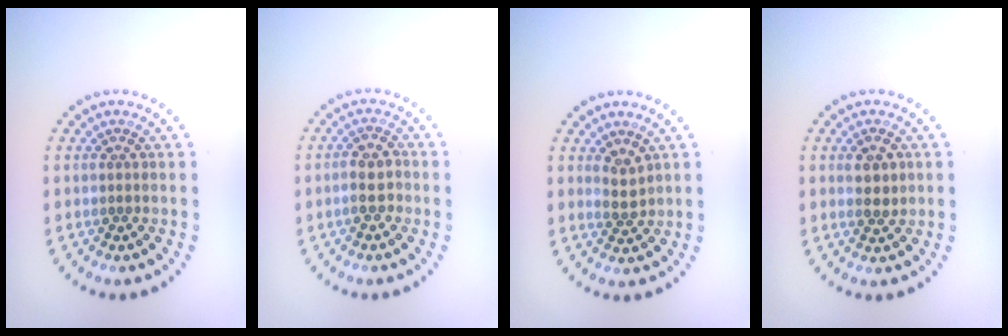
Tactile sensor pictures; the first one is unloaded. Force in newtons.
{"total": 2.3, "press": 2.2, "slide": 0.7}
{"total": 1.8, "press": 1.7, "slide": 0.7}
{"total": 2.4, "press": 2.4, "slide": 0.5}